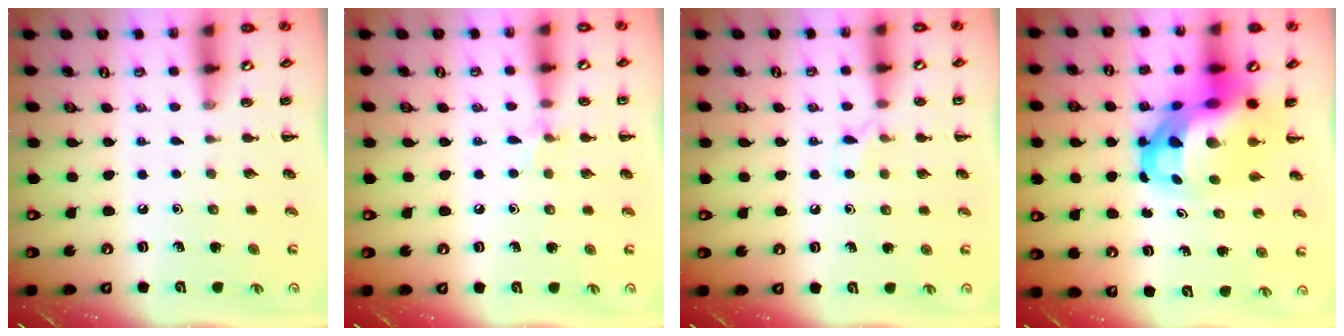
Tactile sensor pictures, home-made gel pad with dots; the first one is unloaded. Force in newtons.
{"total": 5.3, "press": 5.0, "slide": 1.8}
{"total": 6.3, "press": 5.9, "slide": 2.0}
{"total": 13.4, "press": 12.9, "slide": 3.4}